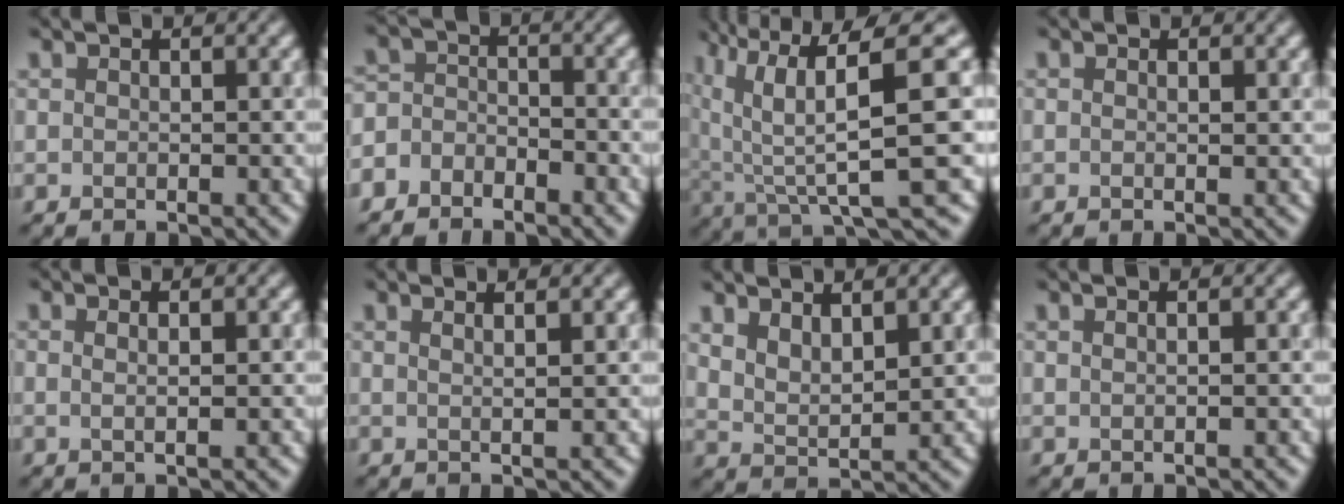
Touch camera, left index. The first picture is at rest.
{"total": 2.9, "force": [-2.6, 1.3, 0.1], "torque": [0.011, 0.004, -0.053]}
{"total": 10.5, "force": [3.5, 2.0, 9.6], "torque": [-0.167, 0.017, 0.087]}
{"total": 0.7, "force": [0.2, 0.2, 0.6], "torque": [-0.004, -0.003, -0.006]}
{"total": 2.1, "force": [0.8, 1.0, 1.6], "torque": [-0.009, 0.005, -0.008]}
{"total": 3.0, "force": [1.8, 1.2, 2.1], "torque": [-0.007, 0.020, -0.008]}
{"total": 2.6, "force": [2.0, 0.7, 1.4], "torque": [-0.032, -0.004, 0.048]}
{"total": 1.8, "force": [0.8, 1.0, 1.2], "torque": [0.003, 0.011, -0.010]}